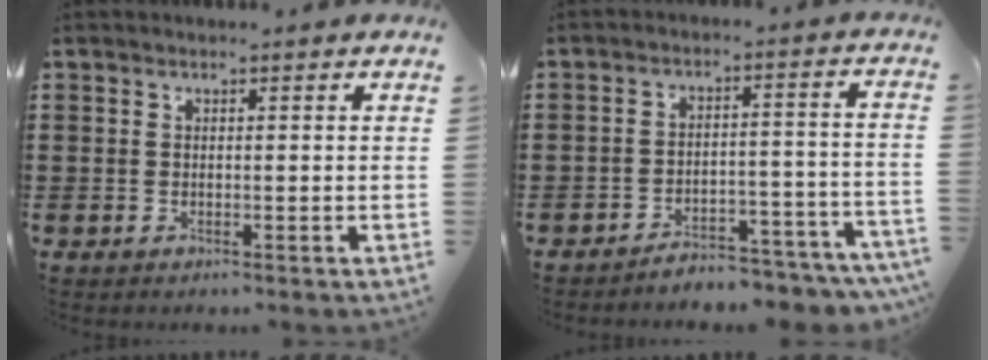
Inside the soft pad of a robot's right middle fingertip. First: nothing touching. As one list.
[{"total": 4.6, "force": [-4.6, 0.1, 0.6], "torque": [-0.013, 0.004, -0.094]}]